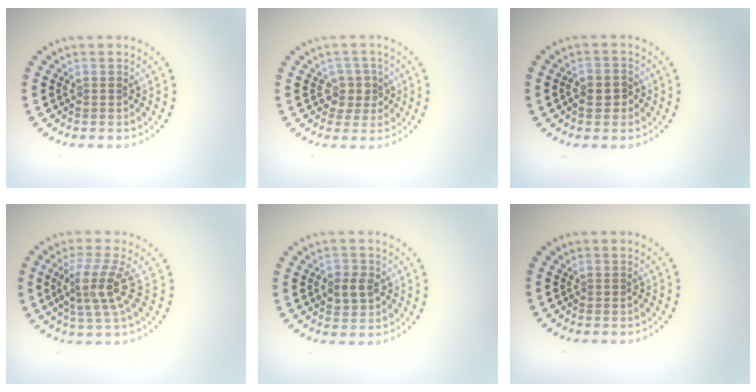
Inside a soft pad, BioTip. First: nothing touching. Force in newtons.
{"total": 2.3, "press": 2.1, "slide": 0.9}
{"total": 1.8, "press": 1.7, "slide": 0.5}
{"total": 3.8, "press": 2.7, "slide": 2.6}
{"total": 2.5, "press": 2.4, "slide": 0.4}
{"total": 0.0}